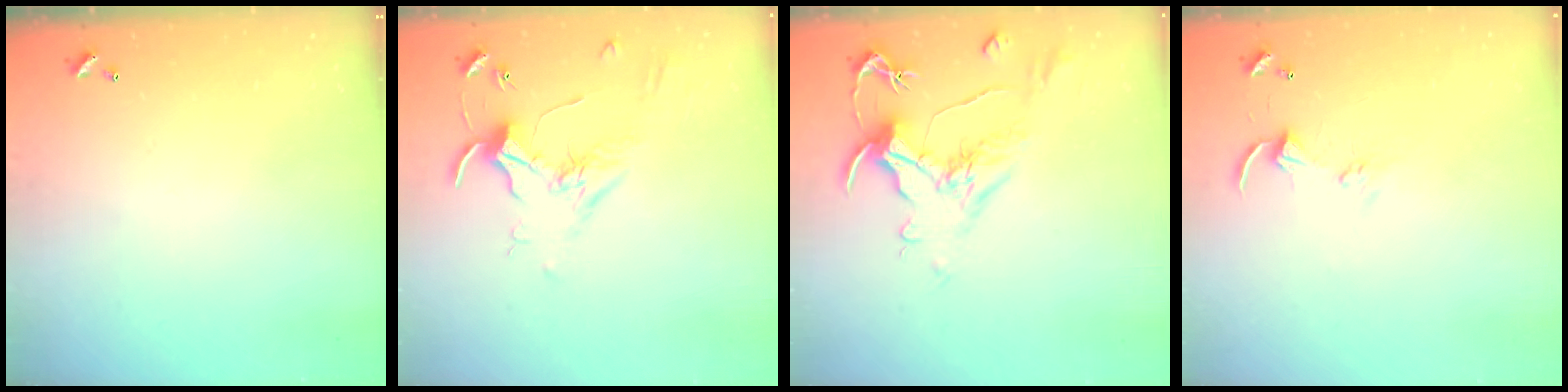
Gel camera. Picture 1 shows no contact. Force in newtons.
{"total": 1.6, "press": 1.6, "slide": 0.4}
{"total": 1.6, "press": 0.7, "slide": 1.5}
{"total": 4.4, "press": 4.4, "slide": 0.5}